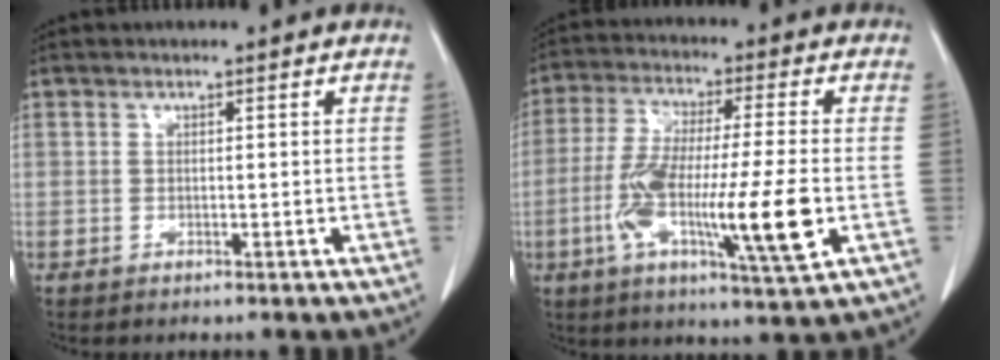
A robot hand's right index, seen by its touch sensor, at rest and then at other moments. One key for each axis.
{"total": 15.7, "fx": -3.8, "fy": 1.0, "fz": 15.2, "tx": -0.283, "ty": -0.017, "tz": -0.067}